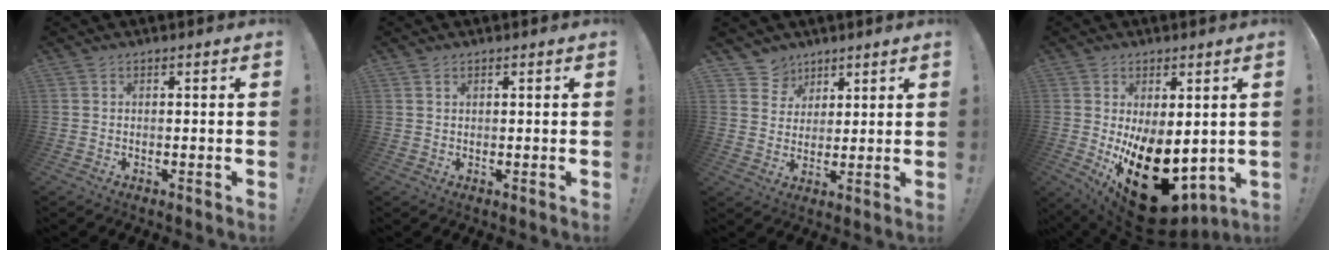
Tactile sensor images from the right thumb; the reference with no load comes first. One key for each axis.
{"total": 0.9, "fx": 0.6, "fy": 0.4, "fz": 0.4, "tx": 0.000, "ty": -0.004, "tz": 0.011}
{"total": 6.8, "fx": 4.5, "fy": 5.1, "fz": 0.1, "tx": -0.002, "ty": -0.039, "tz": 0.089}
{"total": 19.0, "fx": -4.2, "fy": 10.4, "fz": 15.4, "tx": -0.222, "ty": 0.015, "tz": -0.045}